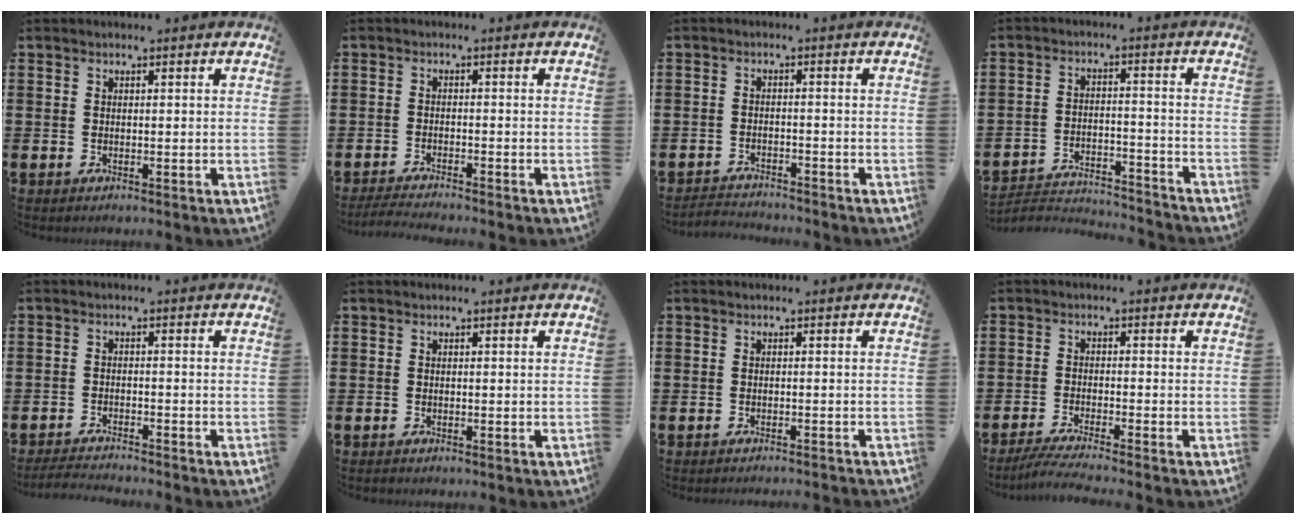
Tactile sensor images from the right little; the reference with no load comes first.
{"total": 2.0, "force": [-1.9, -0.1, 0.6], "torque": [-0.009, 0.003, -0.038]}
{"total": 2.2, "force": [-2.2, 0.0, -0.2], "torque": [-0.003, 0.002, -0.049]}
{"total": 3.5, "force": [-3.4, 0.5, 0.4], "torque": [-0.013, 0.005, -0.075]}
{"total": 2.3, "force": [-2.3, -0.1, 0.3], "torque": [-0.006, 0.003, -0.046]}
{"total": 0.0}
{"total": 0.8, "force": [-0.8, -0.2, 0.0], "torque": [0.000, -0.001, -0.016]}
{"total": 3.1, "force": [-2.5, -0.2, 1.7], "torque": [-0.027, -0.004, -0.045]}